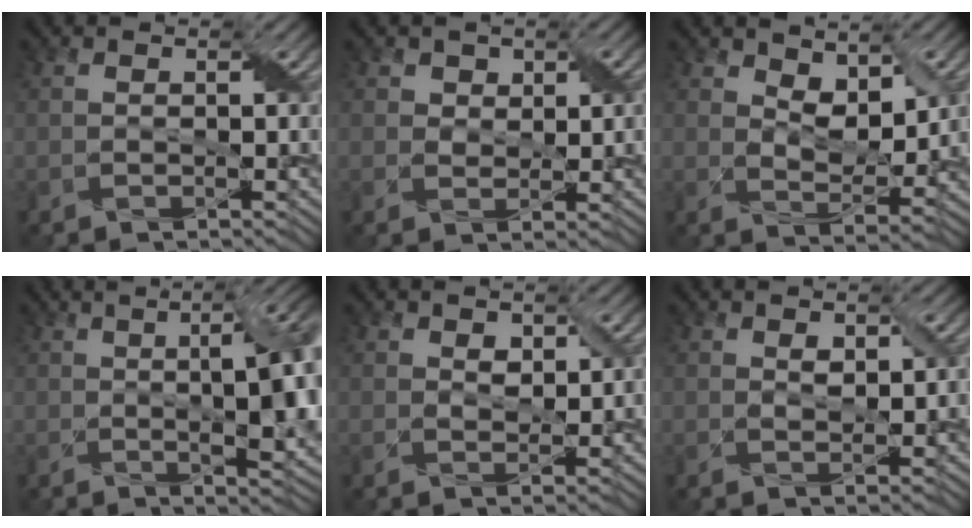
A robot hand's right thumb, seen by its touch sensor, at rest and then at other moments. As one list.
[{"total": 2.6, "force": [1.4, 1.9, 1.2], "torque": [-0.028, -0.003, 0.020]}, {"total": 6.2, "force": [3.4, 3.2, 4.2], "torque": [-0.082, -0.006, 0.056]}, {"total": 14.6, "force": [1.0, 5.5, 13.5], "torque": [-0.147, 0.019, 0.011]}, {"total": 2.8, "force": [1.1, 1.6, 1.9], "torque": [-0.039, -0.002, 0.024]}, {"total": 2.6, "force": [1.0, 1.4, 2.0], "torque": [-0.038, -0.001, 0.022]}]